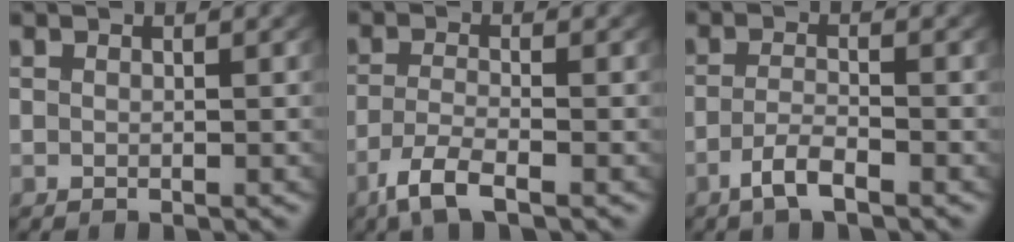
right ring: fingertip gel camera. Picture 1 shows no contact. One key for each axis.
{"total": 3.5, "fx": -2.4, "fy": 0.9, "fz": 2.5, "tx": -0.063, "ty": -0.015, "tz": -0.035}
{"total": 2.7, "fx": -2.0, "fy": 0.4, "fz": 1.7, "tx": -0.044, "ty": -0.011, "tz": -0.032}